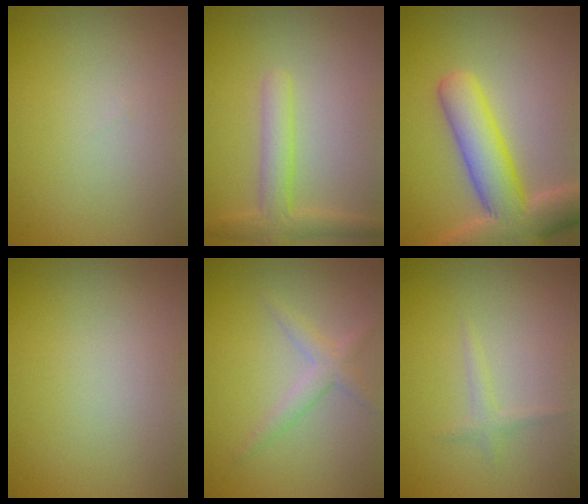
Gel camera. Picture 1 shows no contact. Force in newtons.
{"total": 3.0, "press": 3.0, "slide": 0.2}
{"total": 8.6, "press": 8.5, "slide": 1.0}
{"total": 0.0}
{"total": 2.0, "press": 2.0, "slide": 0.1}
{"total": 1.0, "press": 1.0, "slide": 0.1}